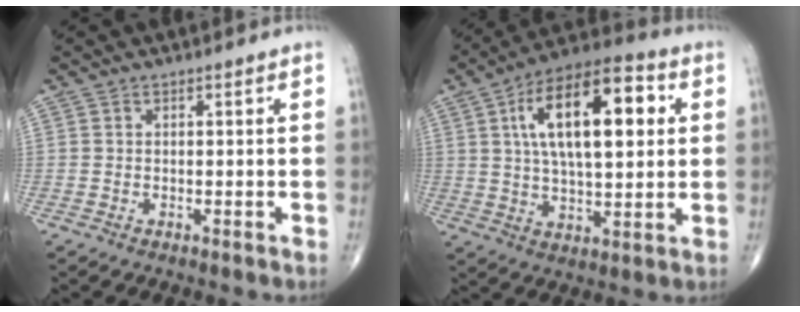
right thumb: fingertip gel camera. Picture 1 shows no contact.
{"total": 19.9, "force": [4.8, 8.7, 17.2], "torque": [-0.263, 0.013, 0.071]}